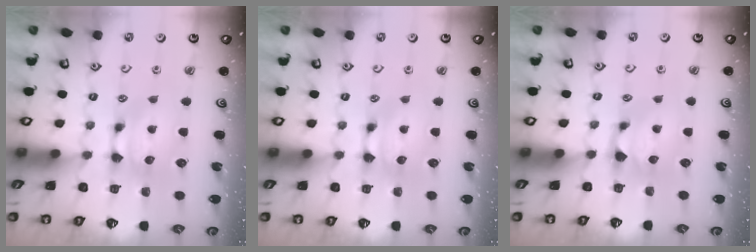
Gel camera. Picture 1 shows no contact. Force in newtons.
{"total": 0.0}
{"total": 1.3, "press": 0.7, "slide": 1.0}